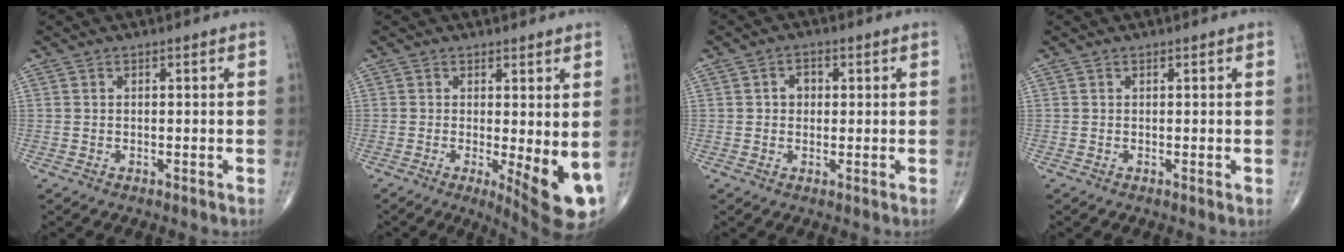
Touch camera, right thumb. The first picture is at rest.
{"total": 9.6, "force": [-1.3, 2.6, 9.2], "torque": [-0.118, -0.022, -0.011]}
{"total": 3.0, "force": [0.5, 2.4, 1.7], "torque": [-0.011, 0.006, 0.007]}
{"total": 0.0}